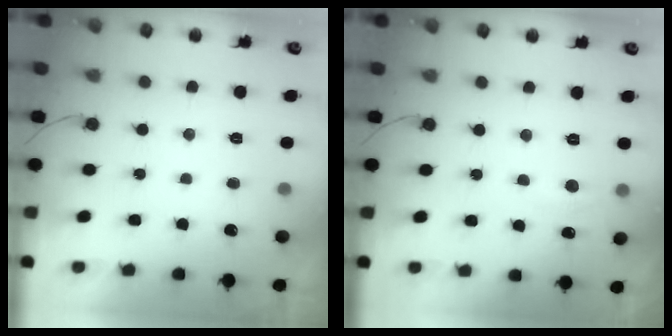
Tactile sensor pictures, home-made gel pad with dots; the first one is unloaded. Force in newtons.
{"total": 5.3, "press": 5.3, "slide": 0.7}